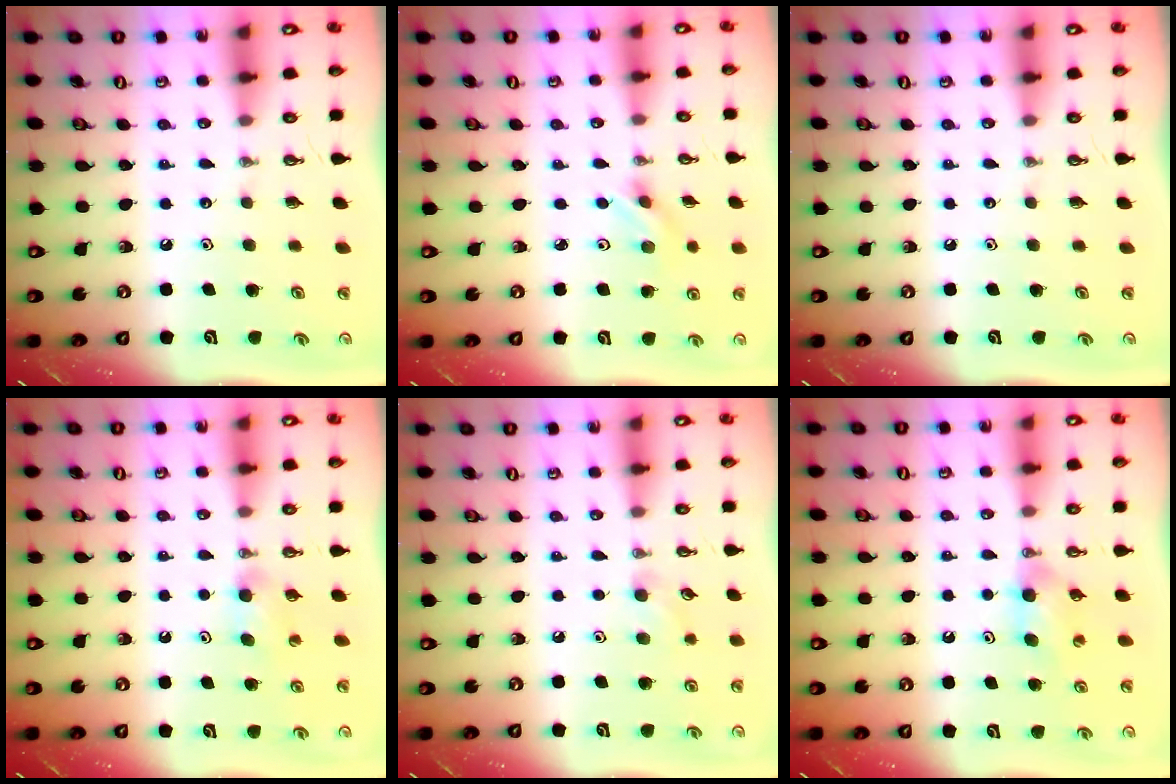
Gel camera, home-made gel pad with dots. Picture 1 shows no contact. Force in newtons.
{"total": 2.2, "press": 2.1, "slide": 0.7}
{"total": 0.0}
{"total": 7.9, "press": 2.0, "slide": 7.7}
{"total": 5.3, "press": 5.1, "slide": 1.3}
{"total": 4.7, "press": 4.6, "slide": 1.1}